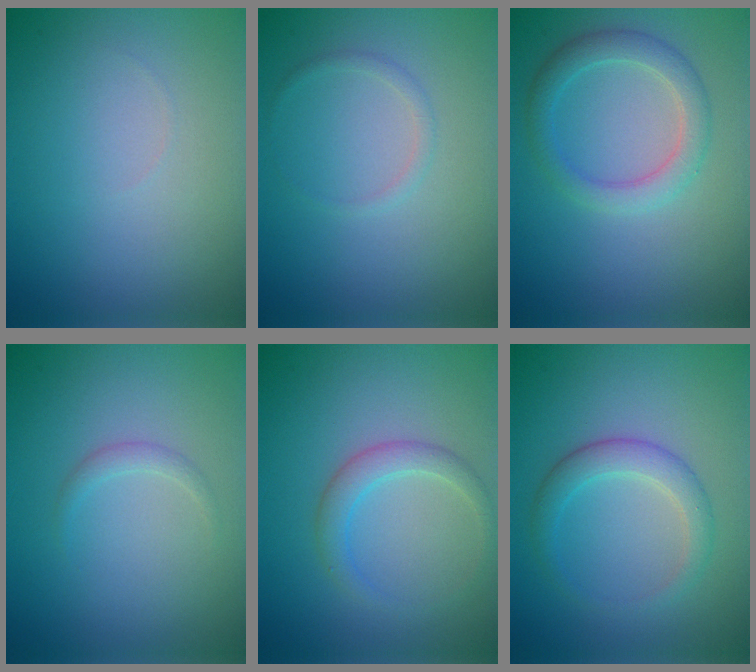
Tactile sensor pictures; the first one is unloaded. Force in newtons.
{"total": 0.8, "press": 0.8, "slide": 0.0}
{"total": 3.1, "press": 3.1, "slide": 0.2}
{"total": 0.8, "press": 0.8, "slide": 0.0}
{"total": 2.2, "press": 2.2, "slide": 0.1}
{"total": 2.7, "press": 2.7, "slide": 0.1}